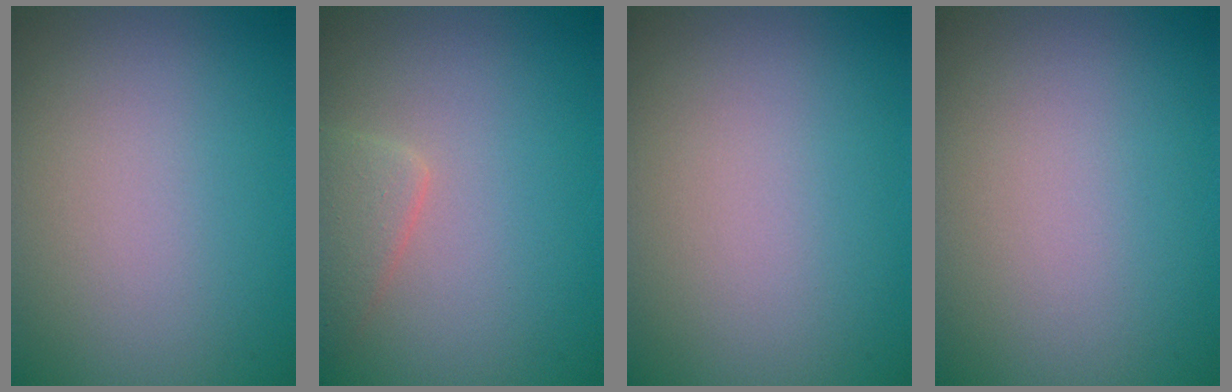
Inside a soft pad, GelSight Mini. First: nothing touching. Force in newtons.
{"total": 1.9, "press": 1.9, "slide": 0.2}
{"total": 0.0}
{"total": 0.0}